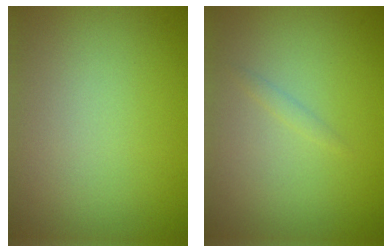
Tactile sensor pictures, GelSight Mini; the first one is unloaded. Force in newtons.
{"total": 0.6, "press": 0.6, "slide": 0.0}